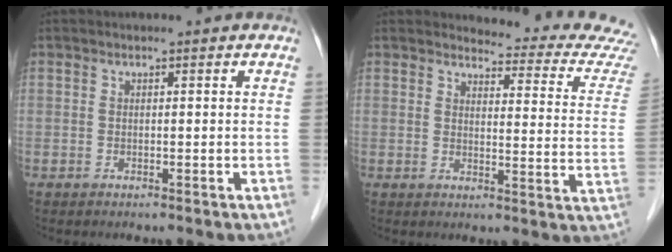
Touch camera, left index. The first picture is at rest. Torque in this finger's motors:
{"motor_torque": [0.19, -0.60, -0.12, -0.04]}